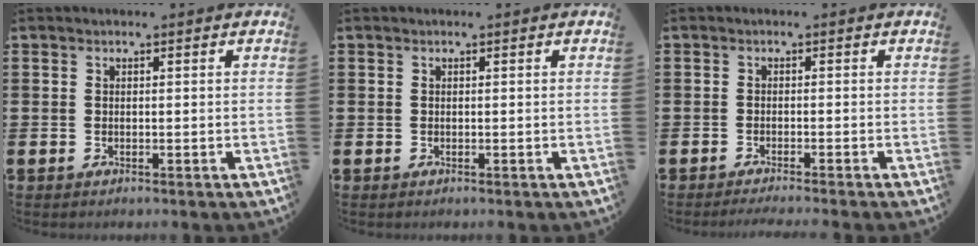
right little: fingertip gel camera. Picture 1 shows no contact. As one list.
[{"total": 0.0}, {"total": 1.0, "force": [-0.9, -0.2, 0.3], "torque": [-0.005, -0.002, -0.017]}]